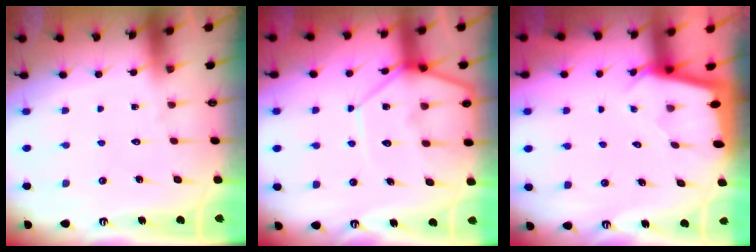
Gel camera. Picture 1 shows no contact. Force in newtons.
{"total": 11.0, "press": 11.0, "slide": 1.0}
{"total": 2.1, "press": 2.1, "slide": 0.1}